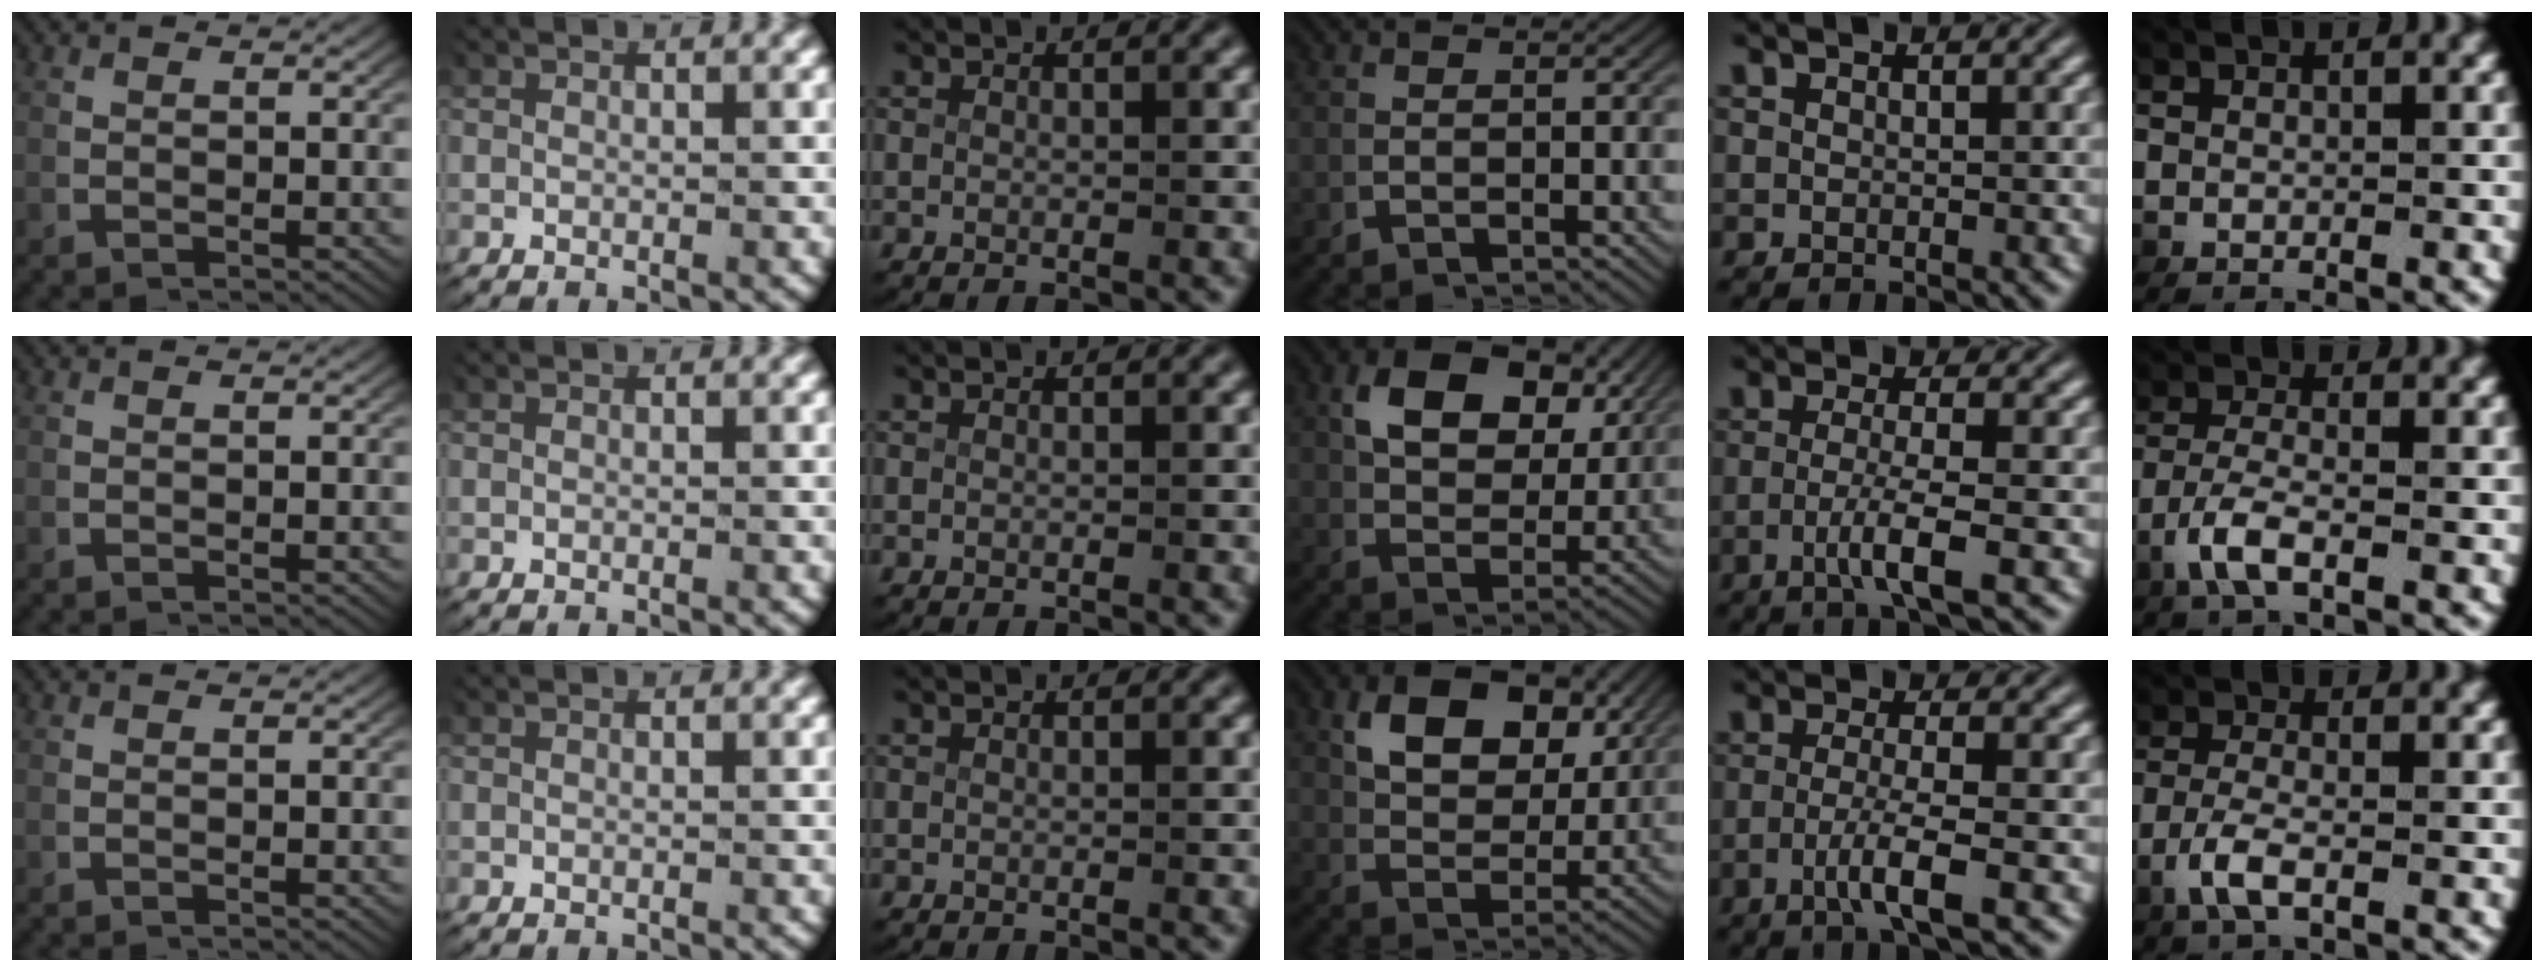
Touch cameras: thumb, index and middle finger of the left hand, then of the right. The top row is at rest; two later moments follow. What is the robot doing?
{"motion": "lift_and_place", "object": "photo album"}